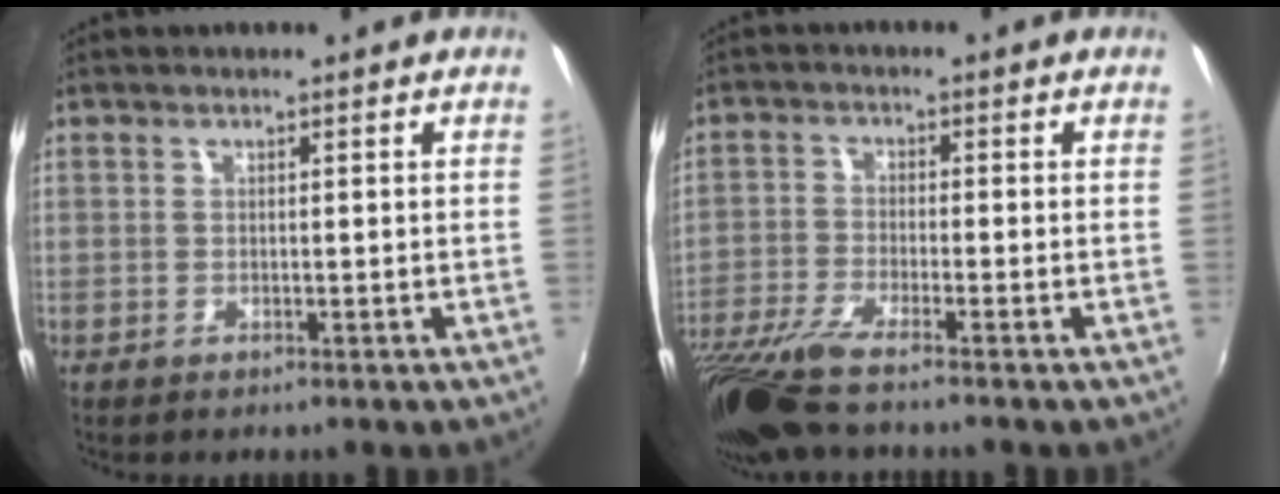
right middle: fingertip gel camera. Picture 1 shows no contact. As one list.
[{"total": 10.4, "force": [-8.4, 0.5, 6.1], "torque": [-0.142, -0.039, -0.157]}]